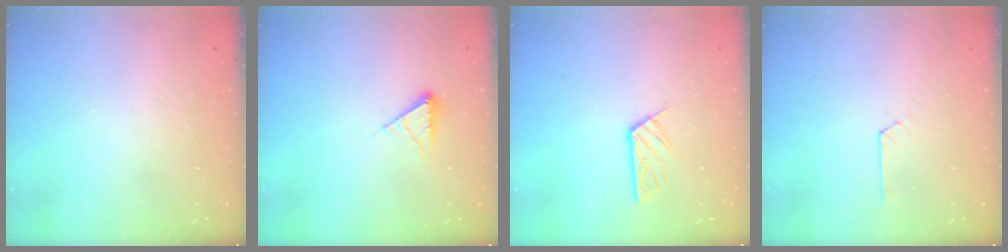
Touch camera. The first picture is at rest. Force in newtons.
{"total": 5.9, "press": 5.8, "slide": 0.9}
{"total": 4.7, "press": 4.7, "slide": 0.2}
{"total": 2.0, "press": 2.0, "slide": 0.2}